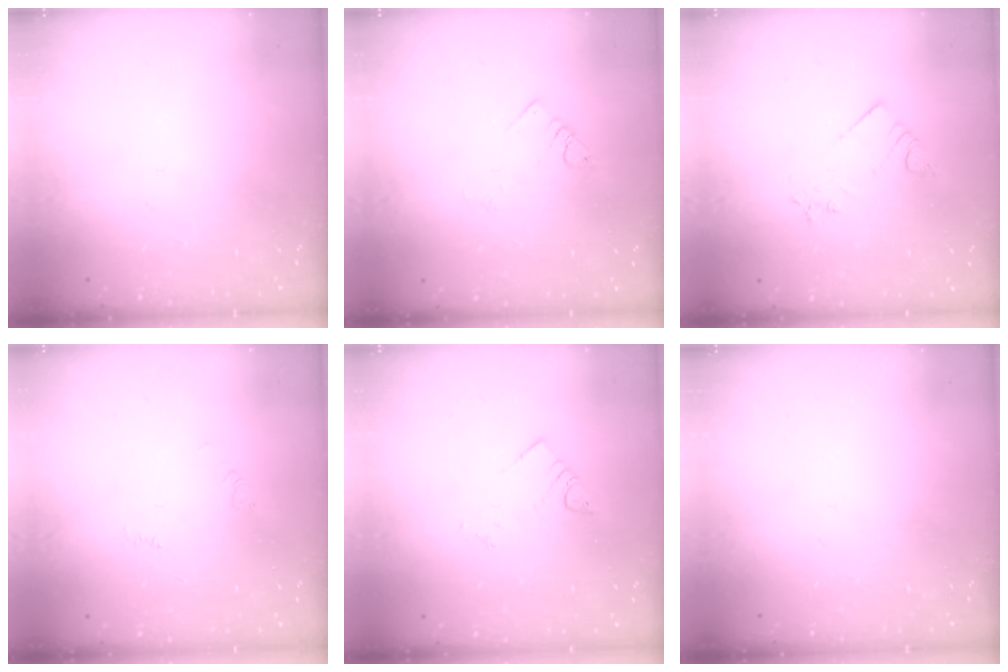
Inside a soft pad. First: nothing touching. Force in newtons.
{"total": 2.8, "press": 2.8, "slide": 0.3}
{"total": 2.6, "press": 2.6, "slide": 0.2}
{"total": 2.5, "press": 2.5, "slide": 0.4}
{"total": 3.7, "press": 3.6, "slide": 0.5}
{"total": 0.0}